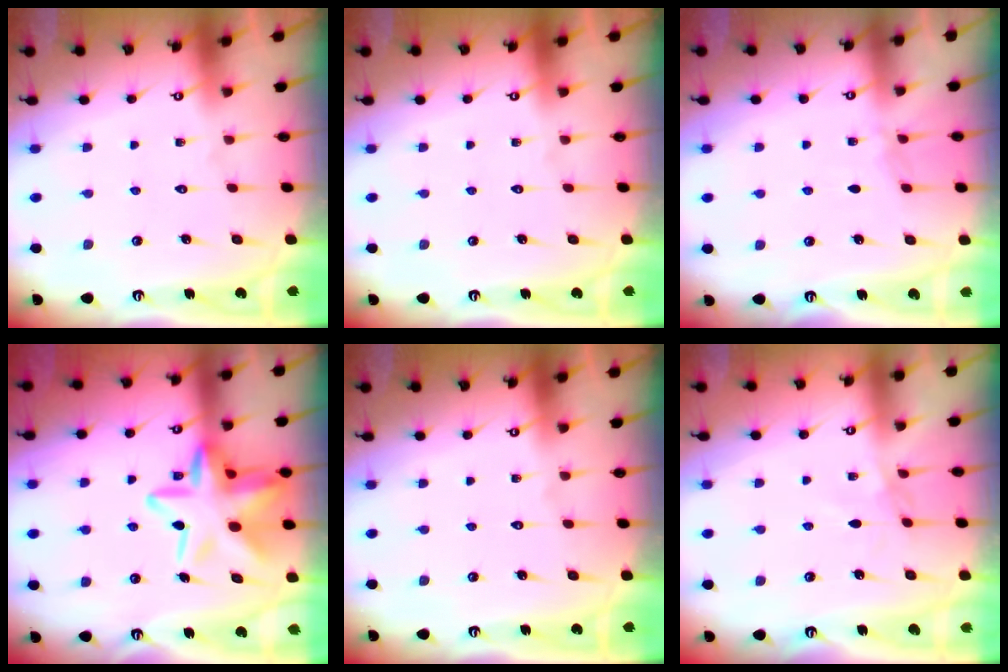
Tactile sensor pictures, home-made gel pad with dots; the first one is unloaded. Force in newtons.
{"total": 0.0}
{"total": 3.5, "press": 3.4, "slide": 0.5}
{"total": 17.4, "press": 17.3, "slide": 1.5}
{"total": 0.0}
{"total": 2.3, "press": 2.3, "slide": 0.4}